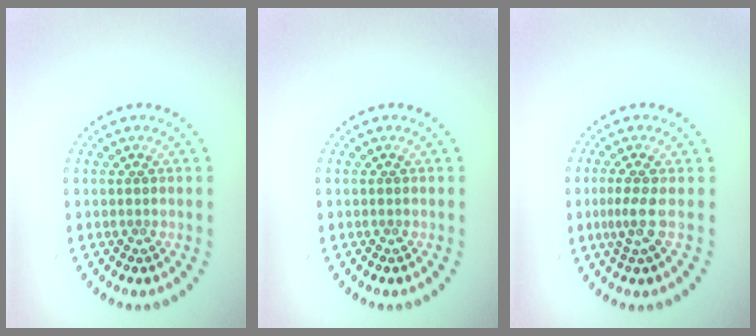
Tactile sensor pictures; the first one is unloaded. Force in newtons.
{"total": 0.0}
{"total": 2.2, "press": 1.4, "slide": 1.7}